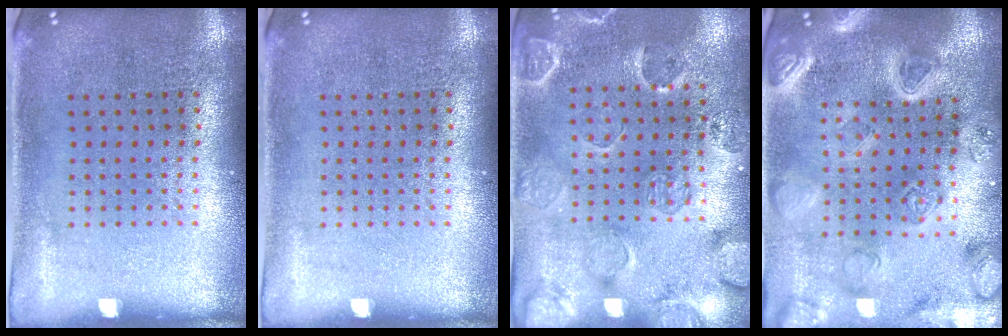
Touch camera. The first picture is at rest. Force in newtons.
{"total": 0.0}
{"total": 2.6, "press": 2.1, "slide": 1.5}
{"total": 4.1, "press": 3.7, "slide": 1.9}